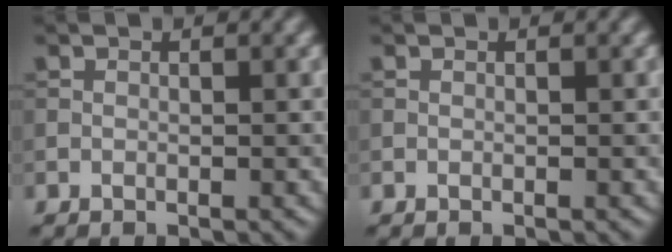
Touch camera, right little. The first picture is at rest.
{"total": 0.0}